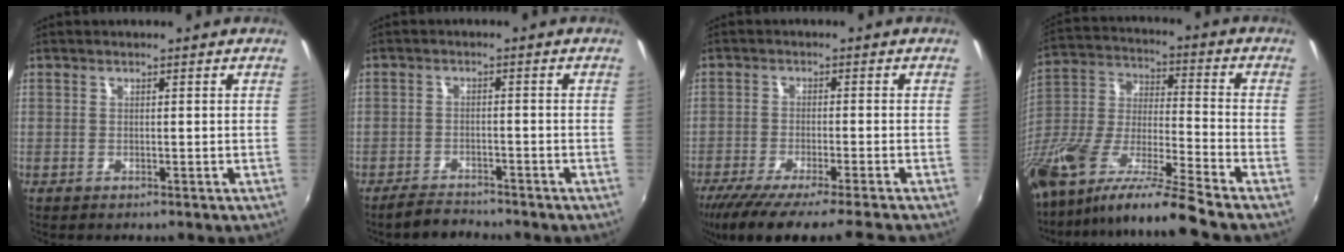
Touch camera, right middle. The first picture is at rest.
{"total": 3.6, "force": [-3.4, 1.0, 0.7], "torque": [-0.029, 0.003, -0.058]}
{"total": 11.1, "force": [-9.3, -1.0, 5.8], "torque": [-0.114, -0.037, -0.152]}
{"total": 19.9, "force": [-15.2, 0.3, 12.7], "torque": [-0.241, -0.032, -0.293]}